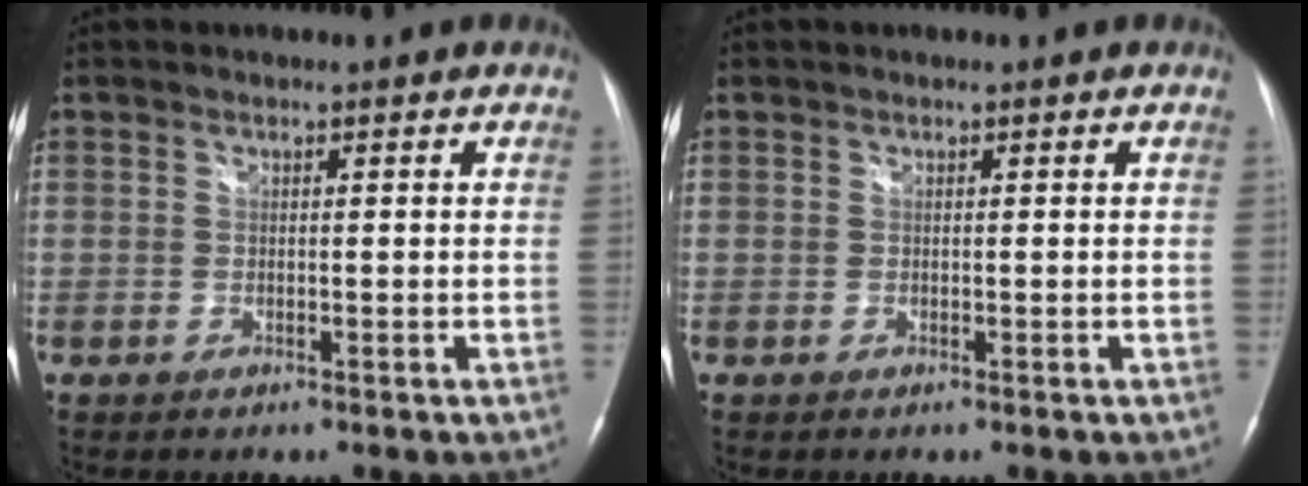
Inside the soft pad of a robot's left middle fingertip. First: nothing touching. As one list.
[{"total": 0.0}]